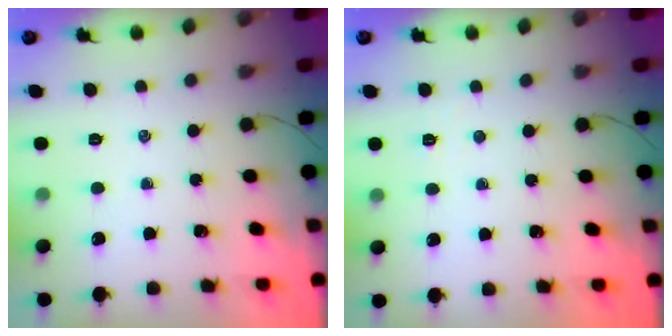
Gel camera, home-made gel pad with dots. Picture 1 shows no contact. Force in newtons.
{"total": 1.9, "press": 1.8, "slide": 0.6}